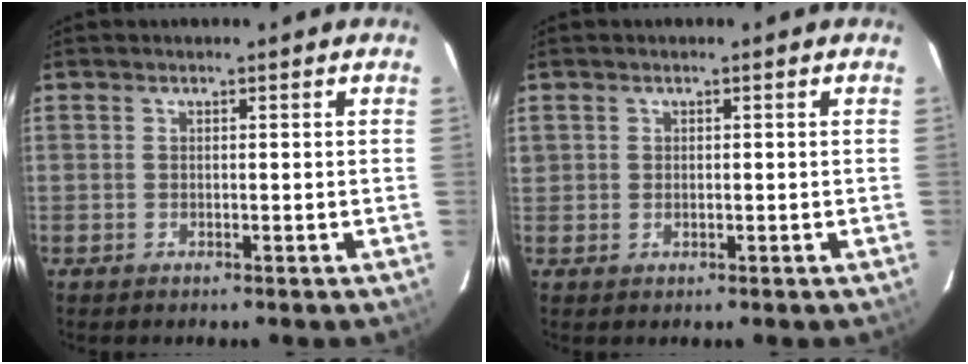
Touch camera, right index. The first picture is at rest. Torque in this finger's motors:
{"motor_torque": [-0.14, 0.11, -0.06, 0.00]}